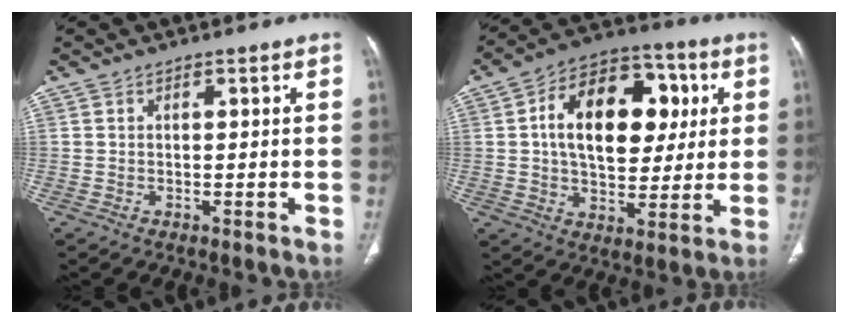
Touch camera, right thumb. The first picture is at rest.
{"total": 20.0, "force": [3.8, 12.6, 15.0], "torque": [-0.202, 0.013, 0.057]}